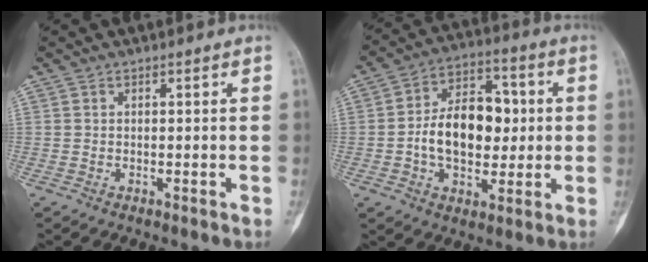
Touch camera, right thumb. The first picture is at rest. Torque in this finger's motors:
{"motor_torque": [1.96, 1.88, 0.84, -0.38, 0.17]}